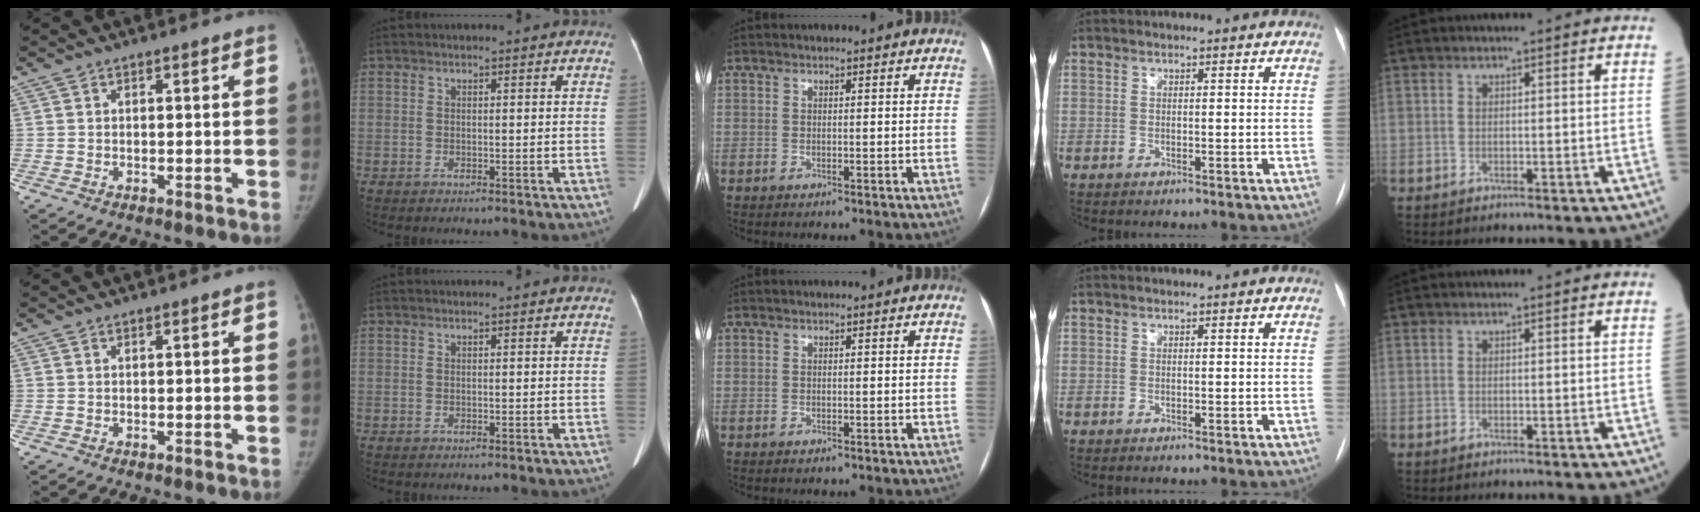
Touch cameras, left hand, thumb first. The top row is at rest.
{}